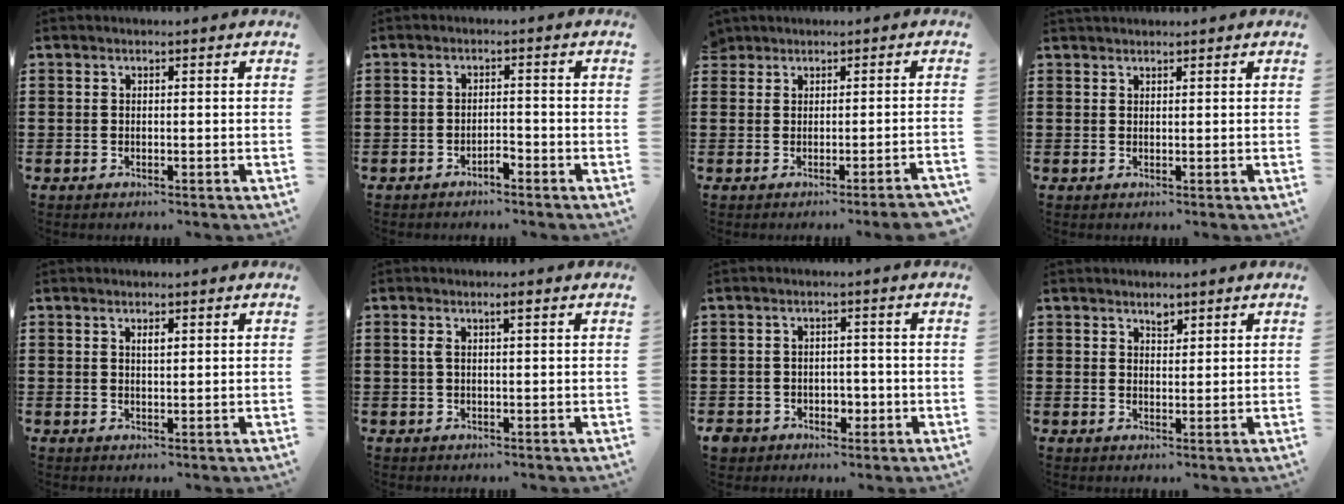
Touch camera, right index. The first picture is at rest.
{"total": 1.8, "force": [-1.6, 0.3, 0.9], "torque": [-0.021, 0.000, -0.030]}
{"total": 0.8, "force": [-0.4, -0.1, 0.8], "torque": [-0.018, -0.001, -0.006]}
{"total": 0.8, "force": [0.8, 0.2, -0.1], "torque": [0.000, 0.000, 0.016]}
{"total": 1.2, "force": [0.6, 0.4, 1.0], "torque": [-0.022, 0.003, 0.009]}
{"total": 1.9, "force": [0.6, 0.4, 1.7], "torque": [-0.035, 0.004, 0.008]}
{"total": 3.3, "force": [-1.3, 2.9, 1.0], "torque": [-0.027, 0.006, -0.029]}
{"total": 1.6, "force": [1.3, 0.7, 0.7], "torque": [-0.009, 0.000, 0.021]}